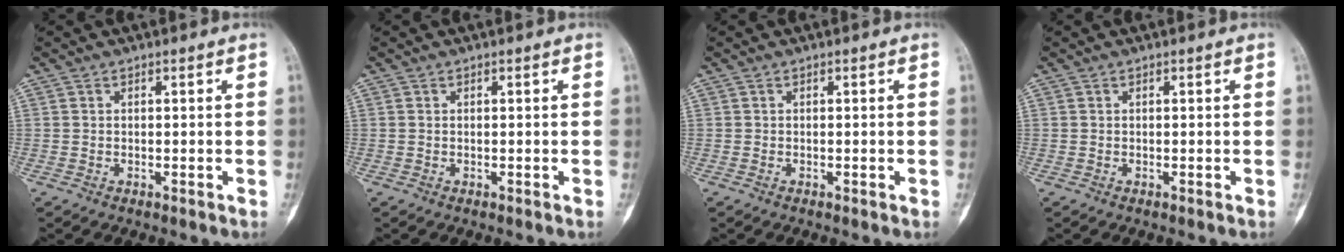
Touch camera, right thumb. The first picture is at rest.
{"total": 0.0}
{"total": 0.0}
{"total": 0.0}